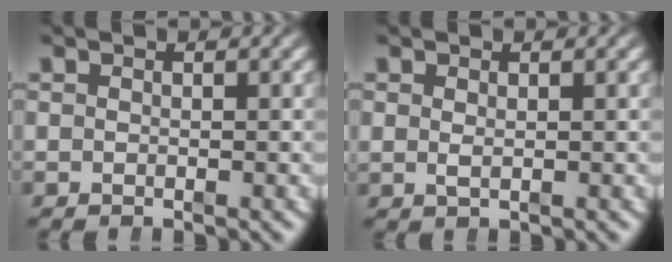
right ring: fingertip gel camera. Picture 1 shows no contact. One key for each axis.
{"total": 0.6, "fx": 0.3, "fy": -0.2, "fz": 0.5, "tx": -0.009, "ty": -0.008, "tz": 0.015}